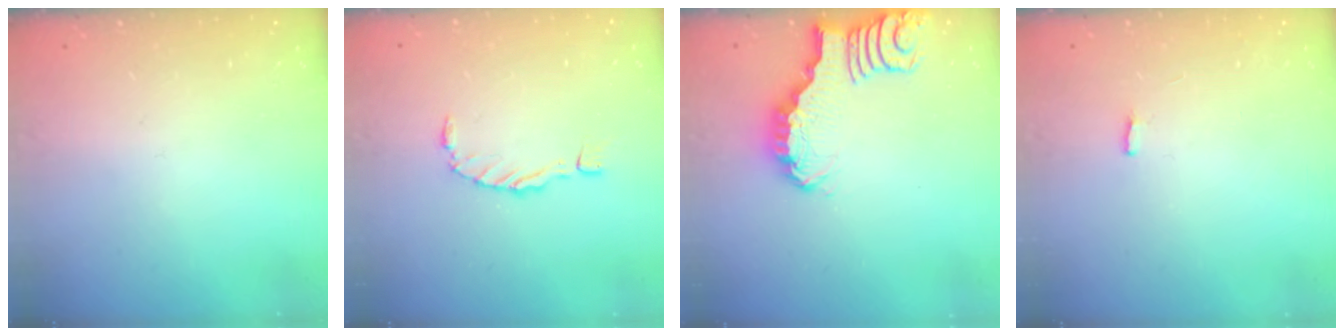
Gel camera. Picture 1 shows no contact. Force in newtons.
{"total": 0.0}
{"total": 2.7, "press": 2.7, "slide": 0.4}
{"total": 0.0}